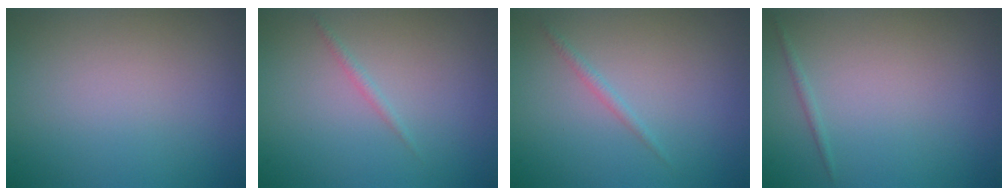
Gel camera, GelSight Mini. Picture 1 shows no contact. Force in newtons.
{"total": 0.7, "press": 0.7, "slide": 0.1}
{"total": 0.8, "press": 0.8, "slide": 0.1}
{"total": 0.6, "press": 0.6, "slide": 0.1}